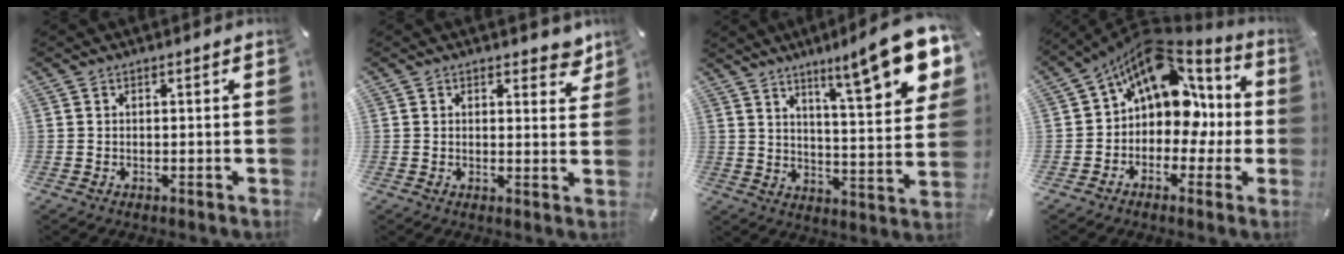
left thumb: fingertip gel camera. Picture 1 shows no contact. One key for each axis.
{"total": 3.7, "fx": 2.9, "fy": 2.0, "fz": 1.3, "tx": -0.001, "ty": -0.015, "tz": 0.046}
{"total": 15.5, "fx": 10.8, "fy": 2.3, "fz": 10.9, "tx": -0.155, "ty": -0.085, "tz": 0.166}
{"total": 15.9, "fx": 5.2, "fy": 11.3, "fz": 9.9, "tx": -0.169, "ty": -0.038, "tz": 0.091}